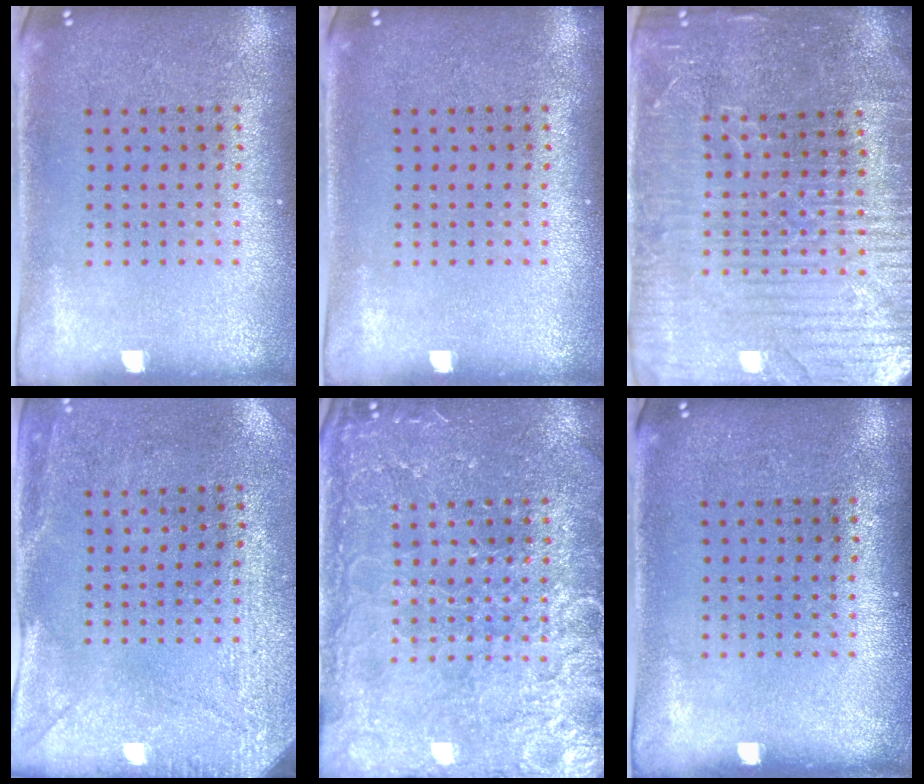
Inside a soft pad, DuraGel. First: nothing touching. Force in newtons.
{"total": 0.0}
{"total": 4.8, "press": 4.5, "slide": 1.7}
{"total": 3.0, "press": 2.3, "slide": 1.9}
{"total": 4.0, "press": 4.0, "slide": 0.5}
{"total": 0.0}